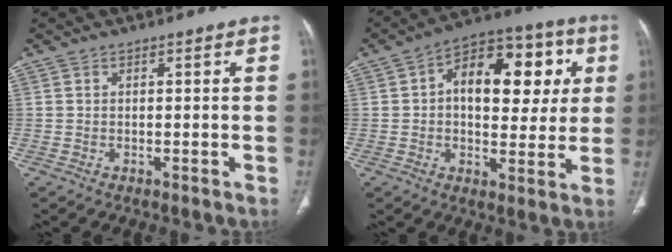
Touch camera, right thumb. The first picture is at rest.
{"total": 18.2, "force": [3.6, 10.6, 14.3], "torque": [-0.158, 0.021, 0.048]}